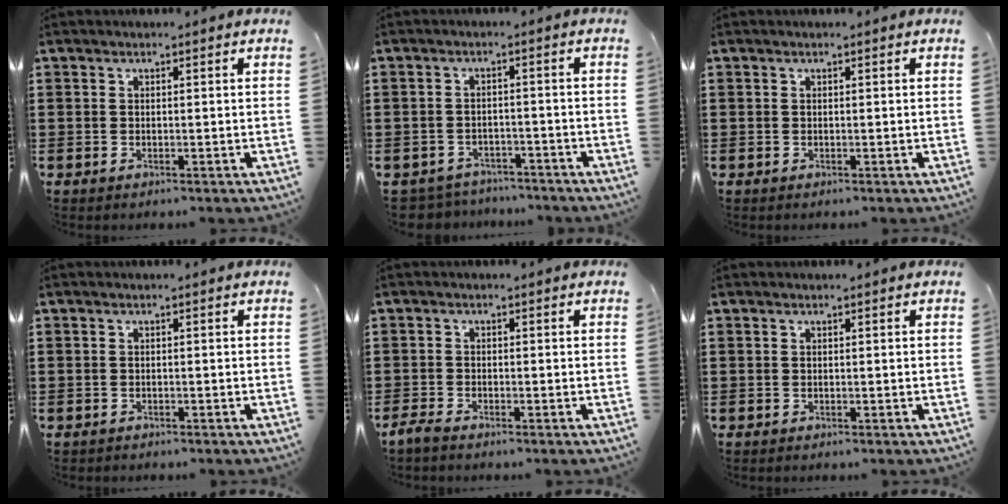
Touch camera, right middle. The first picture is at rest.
{"total": 3.2, "force": [-3.1, 0.6, -0.3], "torque": [-0.004, 0.001, -0.070]}
{"total": 0.0}
{"total": 0.8, "force": [-0.8, 0.2, 0.0], "torque": [-0.002, 0.002, -0.018]}
{"total": 1.9, "force": [-1.7, 0.3, 0.7], "torque": [-0.029, 0.000, -0.038]}
{"total": 0.0}